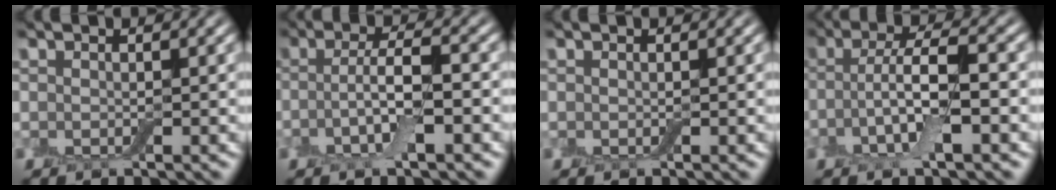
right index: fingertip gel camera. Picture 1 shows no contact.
{"total": 3.9, "force": [-1.0, 0.8, 3.6], "torque": [-0.071, 0.003, -0.022]}
{"total": 0.0}
{"total": 5.1, "force": [-1.1, 1.3, 4.8], "torque": [-0.098, 0.008, -0.024]}